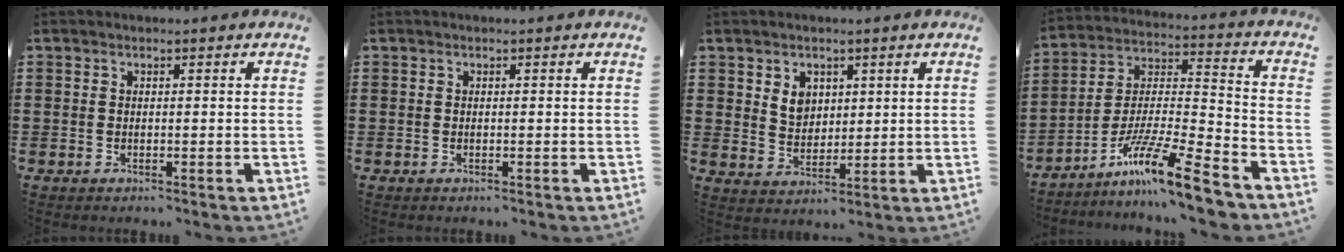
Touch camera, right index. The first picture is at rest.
{"total": 0.0}
{"total": 4.0, "force": [1.8, 3.2, 1.7], "torque": [-0.037, 0.008, 0.031]}
{"total": 13.6, "force": [-10.3, 1.0, 8.8], "torque": [-0.150, 0.018, -0.192]}